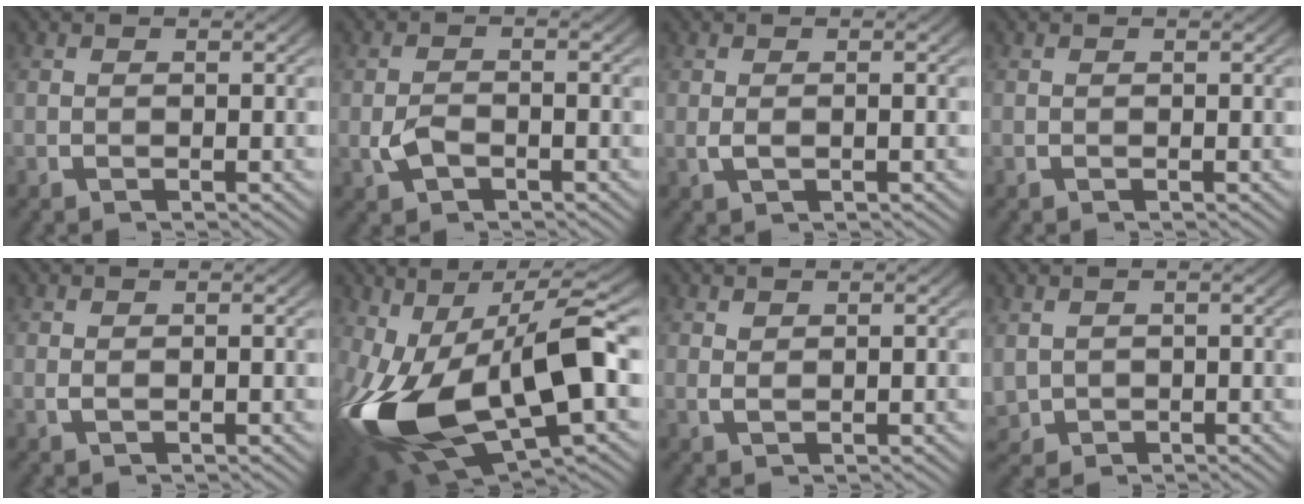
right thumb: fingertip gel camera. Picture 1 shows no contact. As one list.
[{"total": 2.4, "force": [-1.0, 1.5, 1.6], "torque": [-0.044, -0.007, -0.011]}, {"total": 1.3, "force": [-0.1, 0.6, 1.2], "torque": [-0.031, -0.003, 0.004]}, {"total": 0.0}, {"total": 0.7, "force": [0.2, 0.3, 0.6], "torque": [-0.017, -0.003, 0.008]}, {"total": 17.1, "force": [-2.2, 9.3, 14.2], "torque": [-0.293, -0.039, -0.013]}, {"total": 0.9, "force": [0.7, 0.4, 0.6], "torque": [-0.015, -0.004, 0.019]}, {"total": 3.4, "force": [-0.2, 3.1, 1.5], "torque": [-0.053, -0.025, 0.014]}]